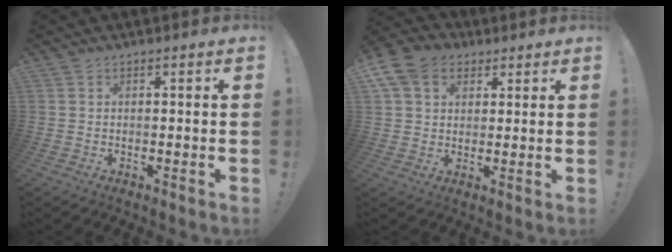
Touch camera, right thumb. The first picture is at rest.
{"total": 11.6, "force": [4.8, 8.9, 5.7], "torque": [-0.108, -0.011, 0.098]}